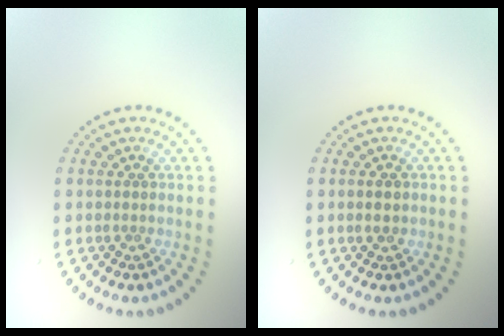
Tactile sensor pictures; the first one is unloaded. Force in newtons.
{"total": 1.6, "press": 1.6, "slide": 0.1}